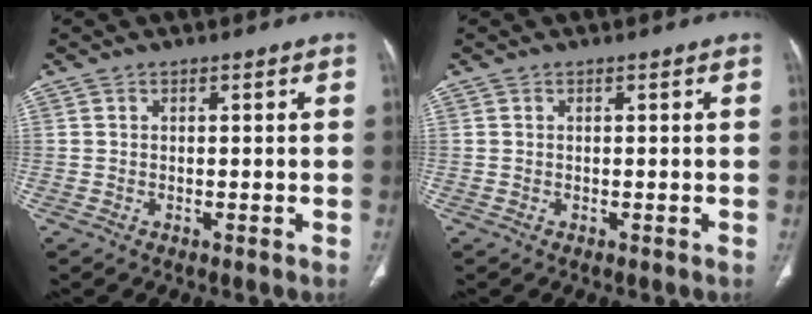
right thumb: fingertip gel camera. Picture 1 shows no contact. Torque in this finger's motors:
{"motor_torque": [0.00, 0.01, -0.01, 0.01, 0.00]}